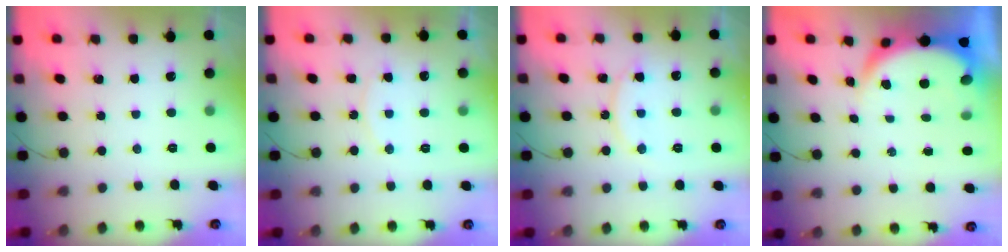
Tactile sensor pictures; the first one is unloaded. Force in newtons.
{"total": 7.6, "press": 7.5, "slide": 0.4}
{"total": 10.6, "press": 10.6, "slide": 0.8}
{"total": 5.7, "press": 5.6, "slide": 0.9}